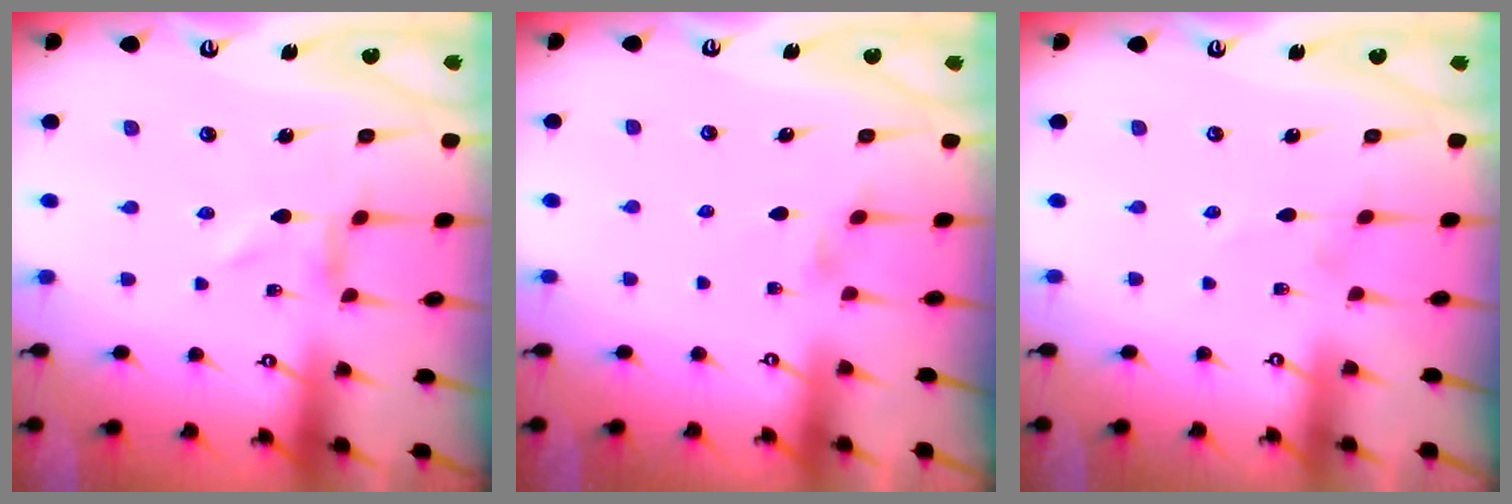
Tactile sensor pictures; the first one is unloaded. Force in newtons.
{"total": 0.9, "press": 0.8, "slide": 0.3}
{"total": 0.5, "press": 0.5, "slide": 0.1}